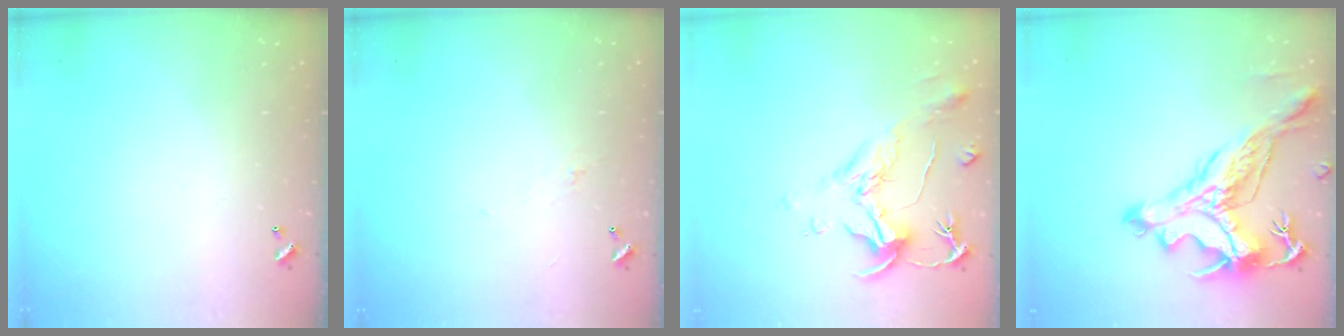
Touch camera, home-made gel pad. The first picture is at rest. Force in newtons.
{"total": 2.0, "press": 1.9, "slide": 0.5}
{"total": 2.2, "press": 1.7, "slide": 1.3}
{"total": 6.8, "press": 6.6, "slide": 1.9}